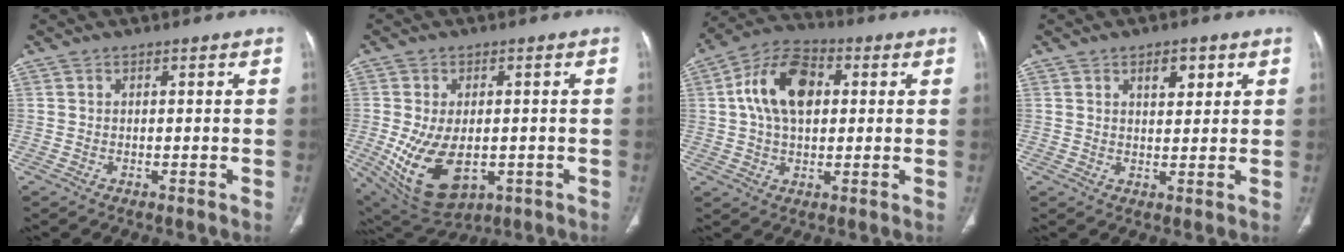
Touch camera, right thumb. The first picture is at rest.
{"total": 14.4, "force": [-2.9, 8.6, 11.2], "torque": [-0.199, -0.006, -0.020]}
{"total": 13.4, "force": [2.5, 8.3, 10.2], "torque": [-0.173, 0.020, 0.035]}
{"total": 4.4, "force": [2.2, 2.3, 3.1], "torque": [-0.027, -0.010, 0.034]}